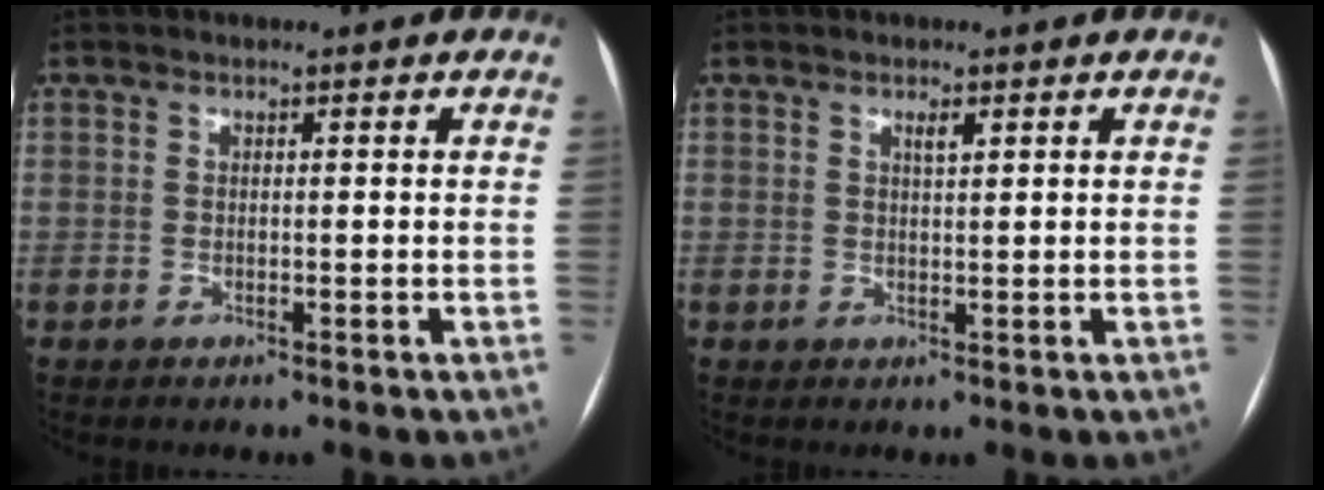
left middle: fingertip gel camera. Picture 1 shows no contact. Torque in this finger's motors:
{"motor_torque": [0.26, -0.17, -0.06, 0.00]}